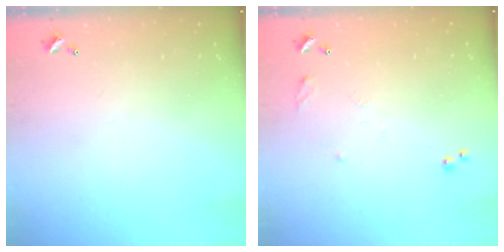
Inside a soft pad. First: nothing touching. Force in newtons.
{"total": 7.8, "press": 7.7, "slide": 0.9}